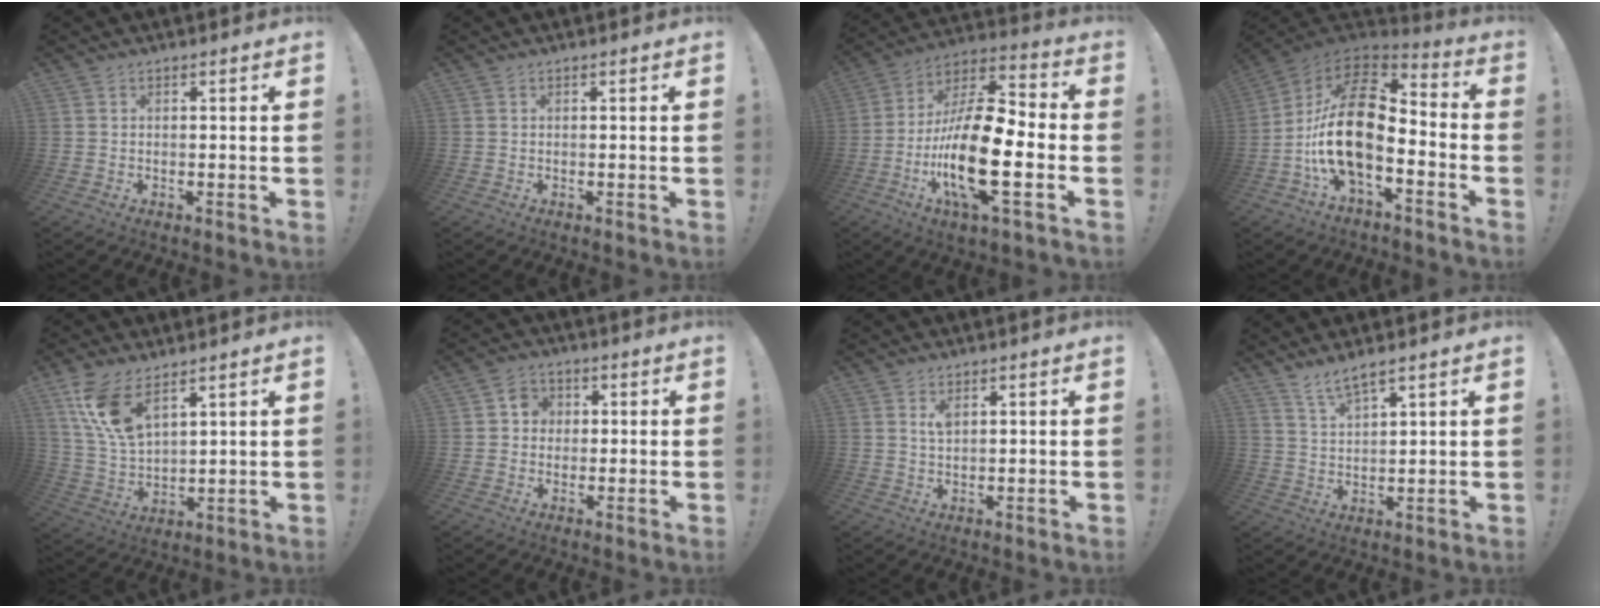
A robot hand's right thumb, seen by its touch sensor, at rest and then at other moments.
{"total": 0.0}
{"total": 22.3, "force": [-5.6, 7.5, 20.3], "torque": [-0.398, 0.023, -0.093]}
{"total": 20.2, "force": [-3.6, 10.6, 16.9], "torque": [-0.326, 0.020, -0.060]}
{"total": 12.3, "force": [7.8, 5.3, 7.8], "torque": [-0.159, -0.033, 0.147]}
{"total": 5.0, "force": [0.6, 4.6, 1.9], "torque": [-0.036, 0.011, 0.013]}
{"total": 2.4, "force": [1.4, 0.9, 1.8], "torque": [-0.025, -0.005, 0.022]}
{"total": 5.6, "force": [4.7, 0.8, 2.9], "torque": [-0.065, -0.021, 0.086]}